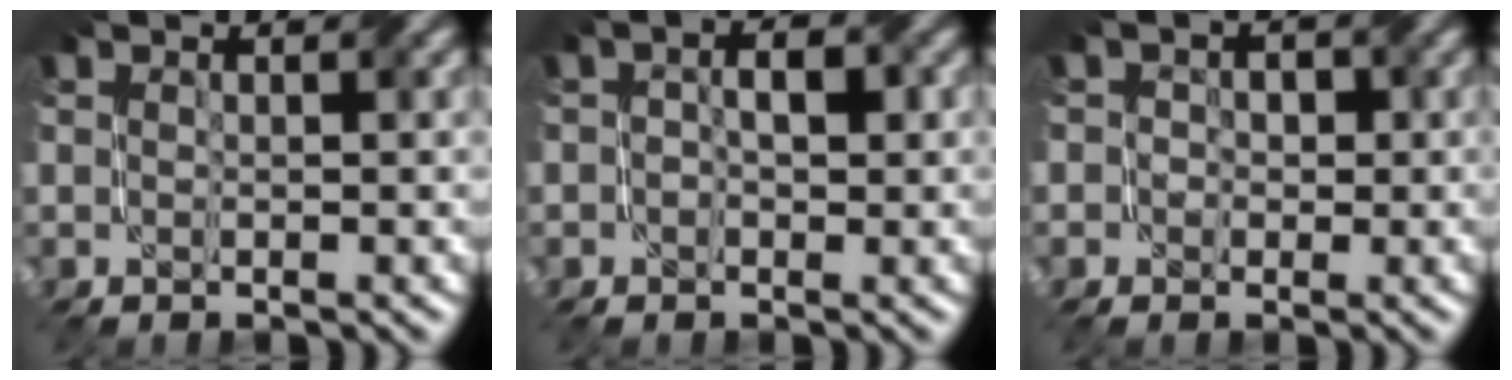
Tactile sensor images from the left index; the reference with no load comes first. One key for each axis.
{"total": 2.9, "fx": -0.1, "fy": 1.9, "fz": 2.2, "tx": -0.031, "ty": 0.007, "tz": -0.004}
{"total": 2.7, "fx": -0.2, "fy": 2.5, "fz": 0.9, "tx": -0.001, "ty": 0.008, "tz": -0.028}